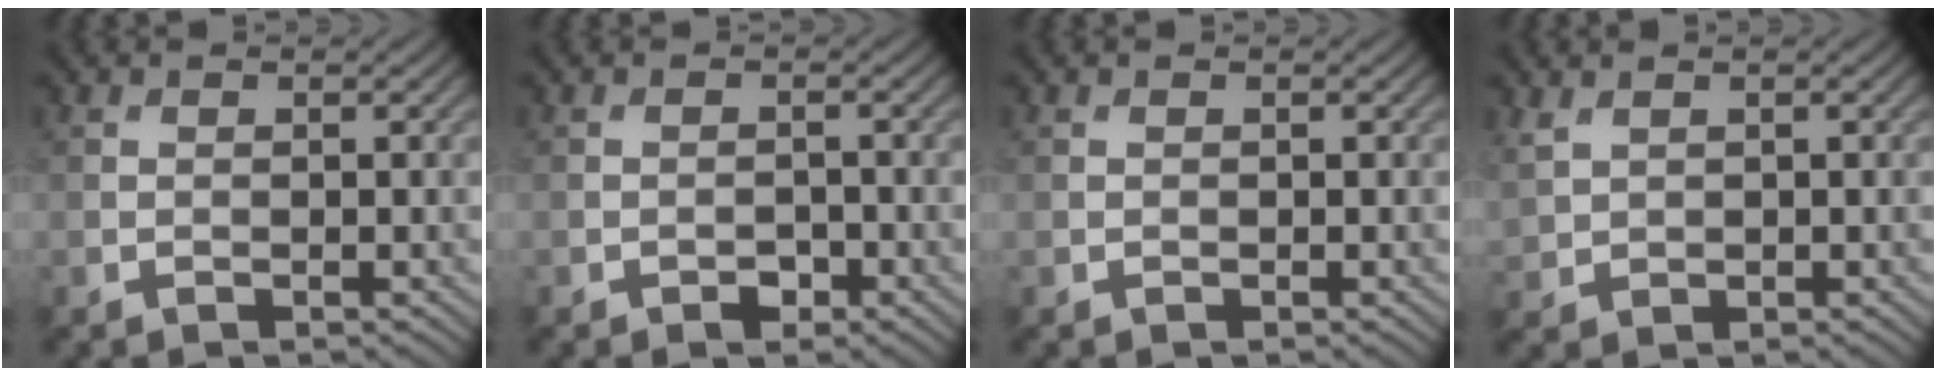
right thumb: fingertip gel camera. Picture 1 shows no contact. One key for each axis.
{"total": 1.5, "fx": -0.9, "fy": 0.9, "fz": 0.8, "tx": -0.010, "ty": 0.001, "tz": -0.018}
{"total": 0.0}
{"total": 2.0, "fx": 1.1, "fy": 1.3, "fz": 1.0, "tx": -0.032, "ty": 0.000, "tz": 0.028}